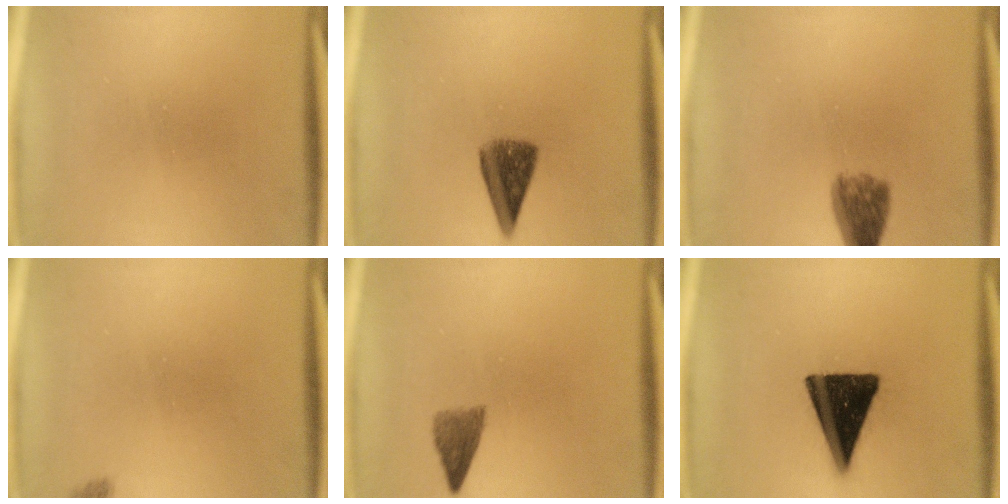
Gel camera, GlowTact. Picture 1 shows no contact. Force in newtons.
{"total": 5.6}
{"total": 4.6}
{"total": 1.3}
{"total": 3.0}
{"total": 16.6}